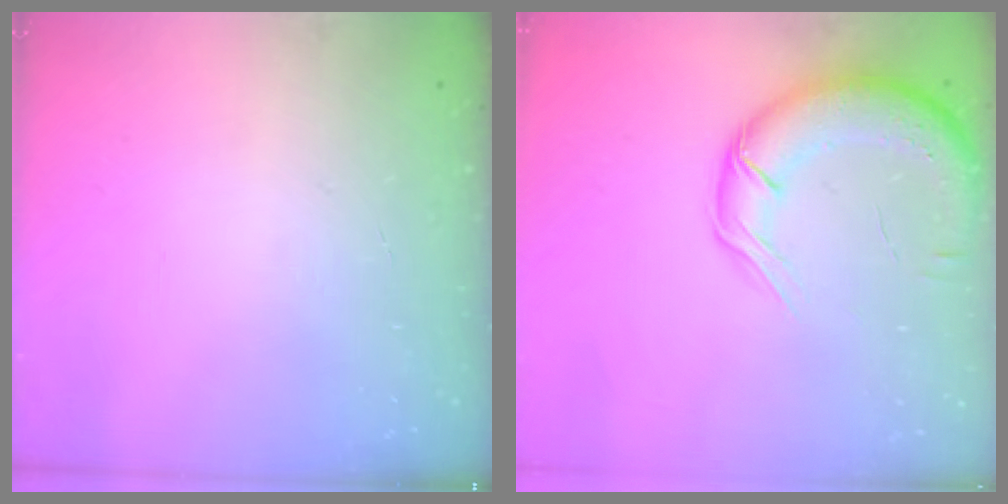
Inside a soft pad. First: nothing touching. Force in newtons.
{"total": 14.4, "press": 14.0, "slide": 3.5}